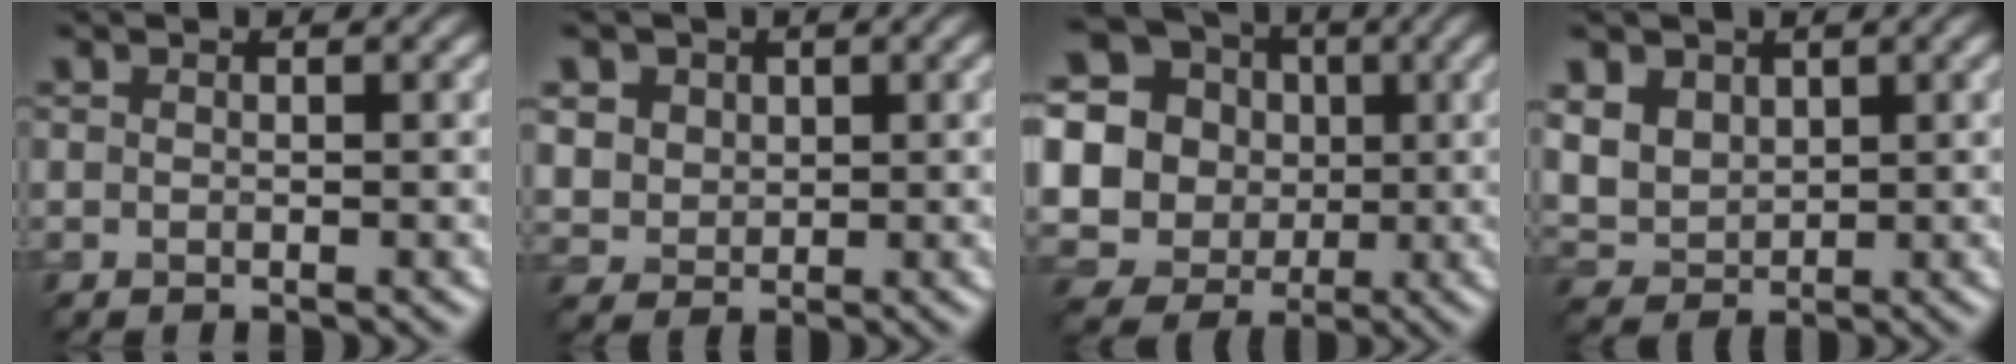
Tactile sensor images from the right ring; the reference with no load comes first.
{"total": 4.9, "force": [2.3, 3.9, 1.9], "torque": [-0.066, 0.008, 0.042]}
{"total": 21.6, "force": [2.6, 20.2, 7.0], "torque": [-0.182, 0.014, 0.007]}
{"total": 6.0, "force": [2.4, 4.6, 3.0], "torque": [-0.094, 0.011, 0.050]}